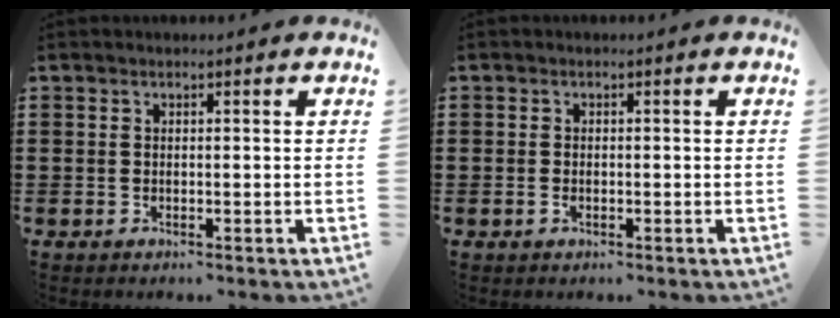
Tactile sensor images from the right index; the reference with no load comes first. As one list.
[{"total": 0.9, "force": [-0.4, 0.3, 0.7], "torque": [-0.016, -0.005, -0.005]}]